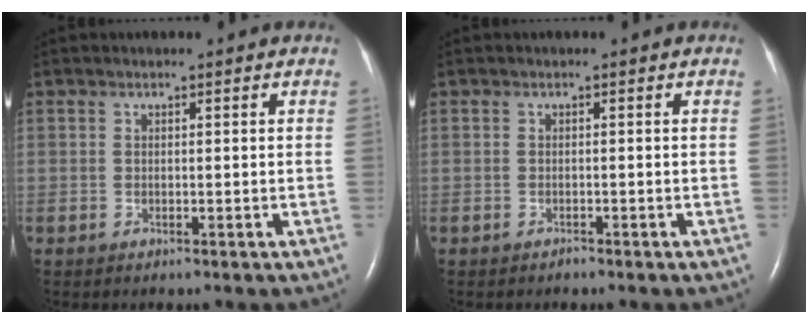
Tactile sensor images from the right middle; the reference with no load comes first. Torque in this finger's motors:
{"motor_torque": [0.23, -0.12, 0.02, 0.01]}